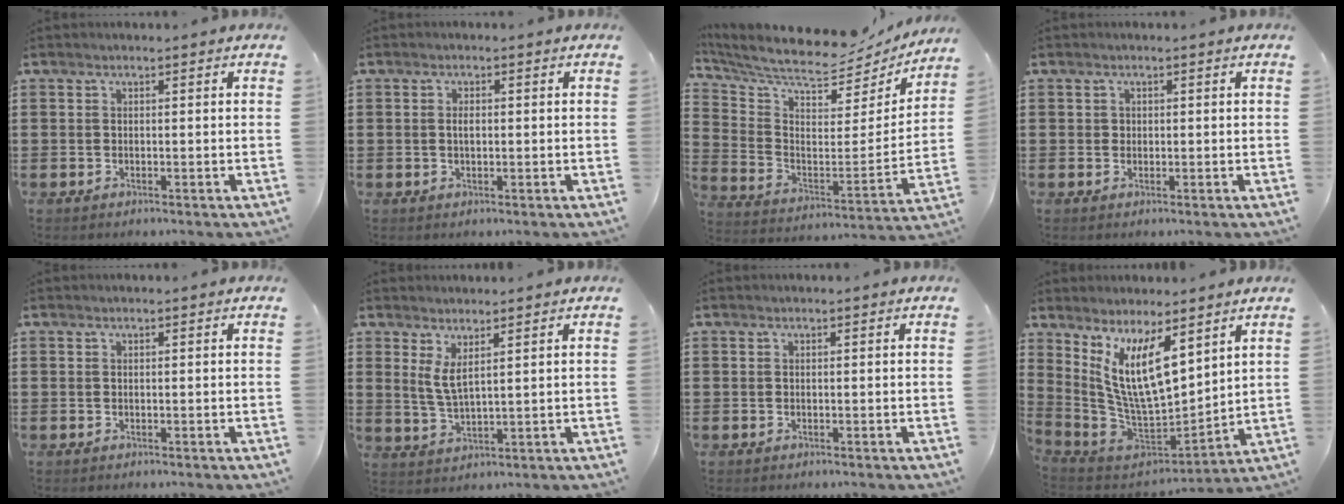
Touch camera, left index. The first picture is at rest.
{"total": 1.4, "force": [0.0, 0.6, 1.2], "torque": [-0.026, 0.003, -0.001]}
{"total": 7.5, "force": [6.9, 1.5, 2.6], "torque": [-0.089, -0.061, 0.114]}
{"total": 0.7, "force": [0.3, 0.6, 0.1], "torque": [-0.005, 0.004, 0.007]}
{"total": 0.0}
{"total": 3.7, "force": [2.0, 0.9, 3.0], "torque": [-0.073, -0.003, 0.035]}
{"total": 0.0}
{"total": 12.1, "force": [5.3, 4.1, 10.1], "torque": [-0.235, -0.045, 0.095]}